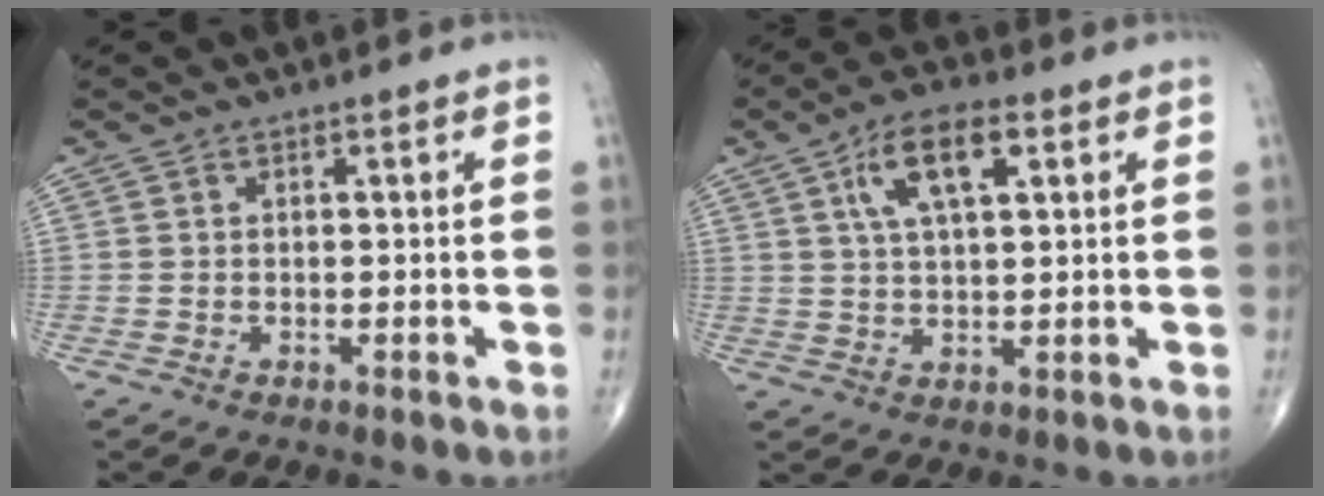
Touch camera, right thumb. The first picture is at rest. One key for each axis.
{"total": 9.9, "fx": 3.8, "fy": 4.1, "fz": 8.1, "tx": -0.143, "ty": 0.001, "tz": 0.067}